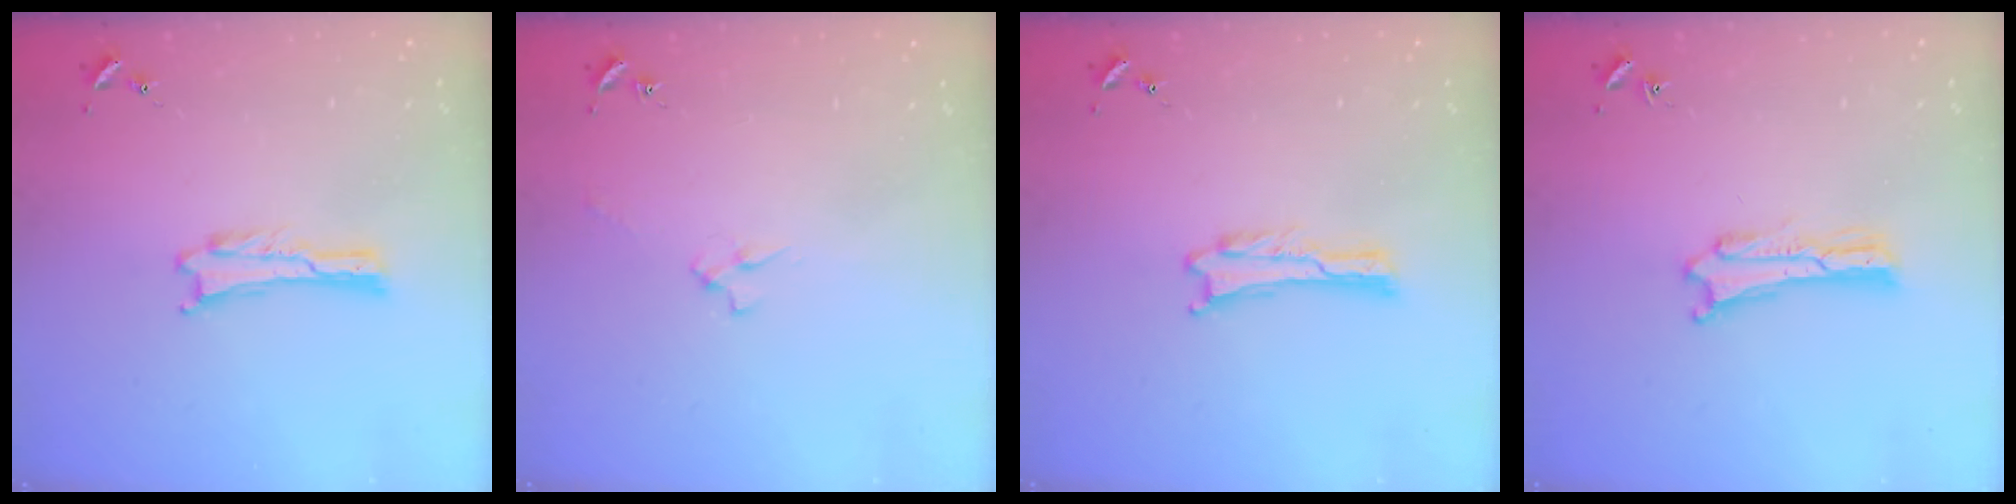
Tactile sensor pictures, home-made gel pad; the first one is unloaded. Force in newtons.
{"total": 2.4, "press": 2.4, "slide": 0.3}
{"total": 0.0}
{"total": 0.9, "press": 0.9, "slide": 0.2}